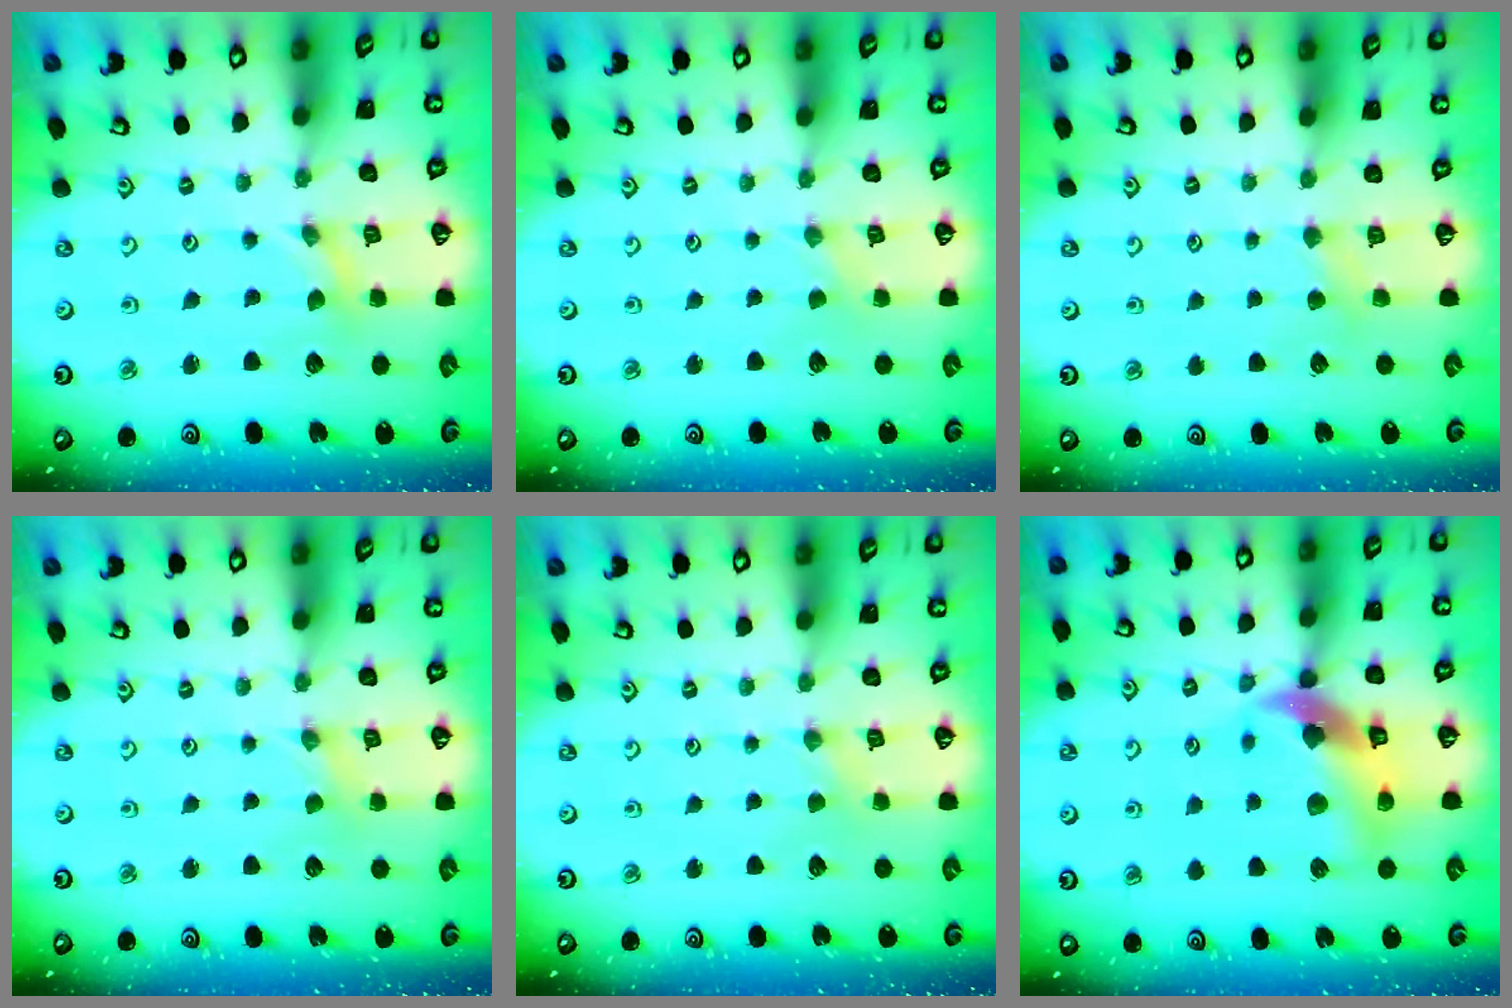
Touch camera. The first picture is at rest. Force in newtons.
{"total": 0.0}
{"total": 2.9, "press": 2.8, "slide": 0.5}
{"total": 1.1, "press": 1.1, "slide": 0.2}
{"total": 1.1, "press": 1.1, "slide": 0.2}
{"total": 12.8, "press": 12.7, "slide": 1.8}